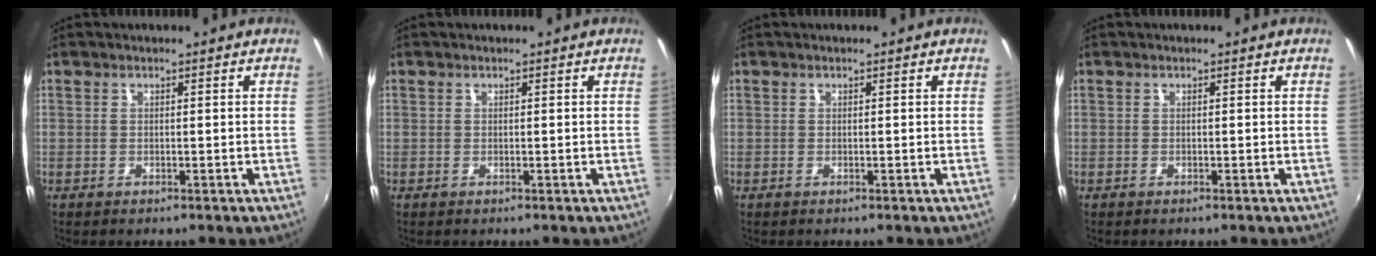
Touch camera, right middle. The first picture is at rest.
{"total": 0.0}
{"total": 0.0}
{"total": 0.0}